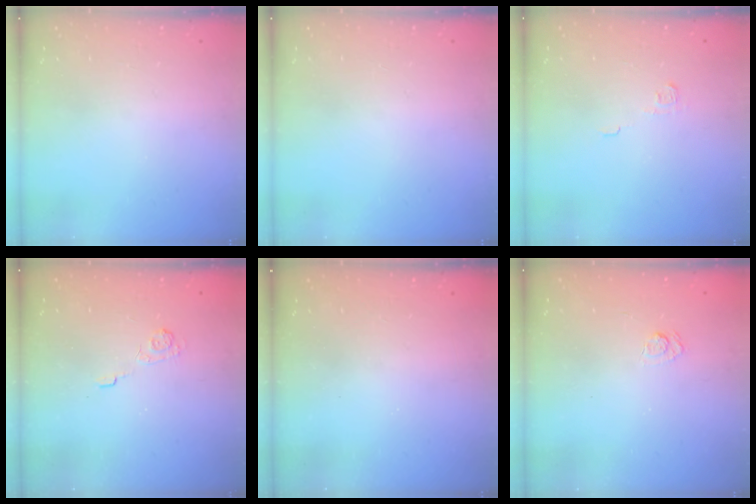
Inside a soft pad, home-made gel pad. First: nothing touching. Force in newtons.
{"total": 0.0}
{"total": 2.8, "press": 2.8, "slide": 0.4}
{"total": 1.9, "press": 1.3, "slide": 1.3}
{"total": 2.4, "press": 2.3, "slide": 0.8}
{"total": 2.5, "press": 2.1, "slide": 1.3}